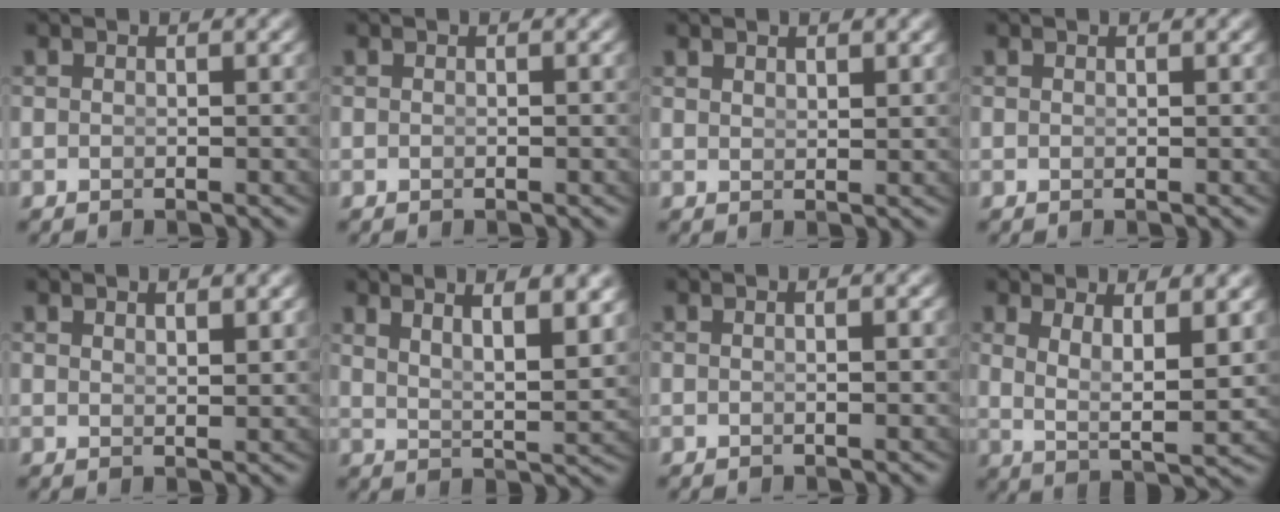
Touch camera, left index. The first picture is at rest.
{"total": 0.0}
{"total": 1.1, "force": [1.0, -0.5, 0.3], "torque": [0.002, -0.009, 0.027]}
{"total": 0.0}
{"total": 1.1, "force": [0.8, -0.5, 0.5], "torque": [-0.005, -0.010, 0.023]}
{"total": 6.7, "force": [3.8, 2.2, 5.1], "torque": [-0.067, 0.000, 0.061]}
{"total": 0.7, "force": [-0.2, -0.4, 0.5], "torque": [-0.007, -0.004, 0.000]}
{"total": 5.0, "force": [1.4, 1.7, 4.5], "torque": [-0.082, -0.024, 0.034]}